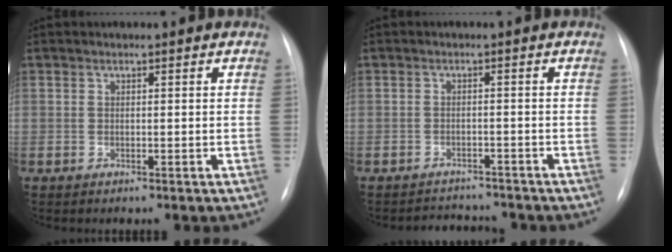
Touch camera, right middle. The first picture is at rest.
{"total": 4.1, "force": [-4.0, 0.9, -0.2], "torque": [0.000, 0.006, -0.057]}